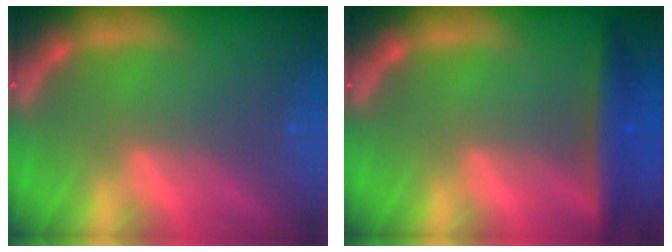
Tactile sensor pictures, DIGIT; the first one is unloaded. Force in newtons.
{"total": 4.5}